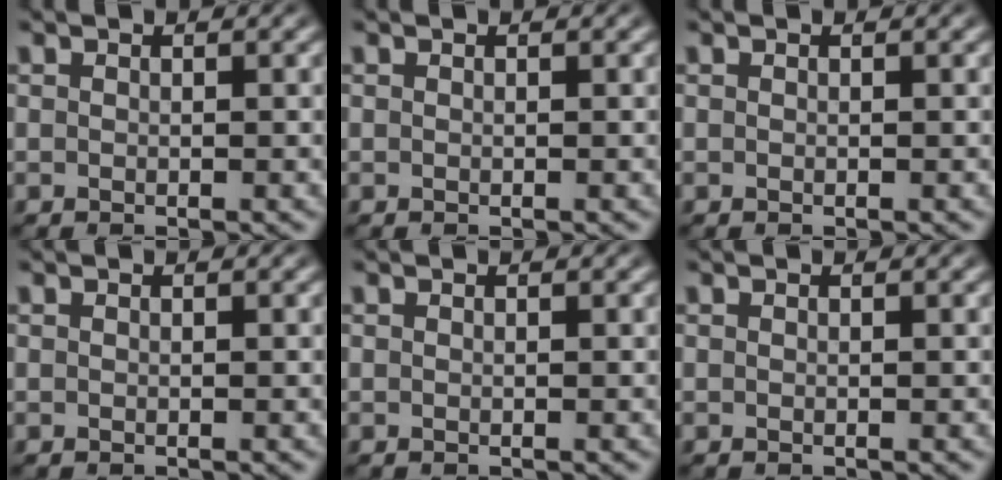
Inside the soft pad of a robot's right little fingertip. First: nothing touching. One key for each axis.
{"total": 0.0}
{"total": 0.0}
{"total": 0.0}
{"total": 0.0}
{"total": 0.0}